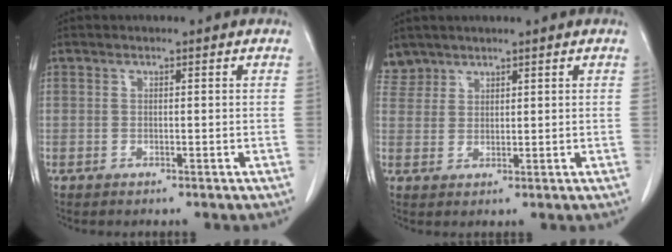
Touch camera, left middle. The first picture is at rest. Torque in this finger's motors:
{"motor_torque": [0.42, -0.49, 0.04, -0.02]}